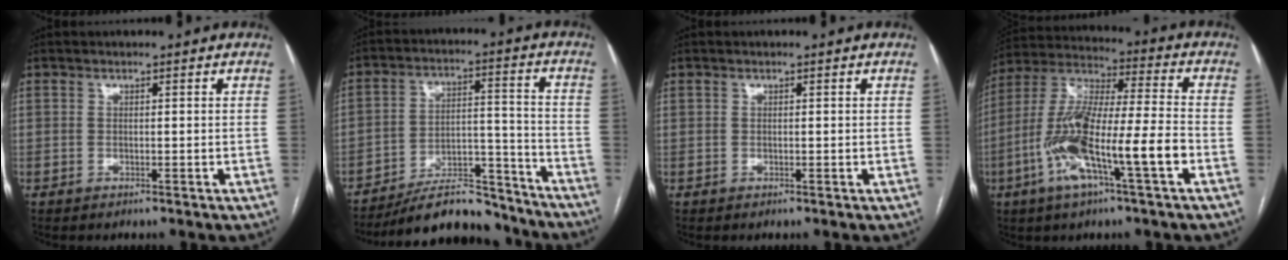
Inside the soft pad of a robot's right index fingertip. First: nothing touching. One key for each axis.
{"total": 13.8, "fx": -12.6, "fy": 4.2, "fz": 3.8, "tx": -0.041, "ty": 0.044, "tz": -0.198}
{"total": 0.0}
{"total": 16.6, "fx": -5.8, "fy": 1.6, "fz": 15.5, "tx": -0.307, "ty": 0.001, "tz": -0.109}